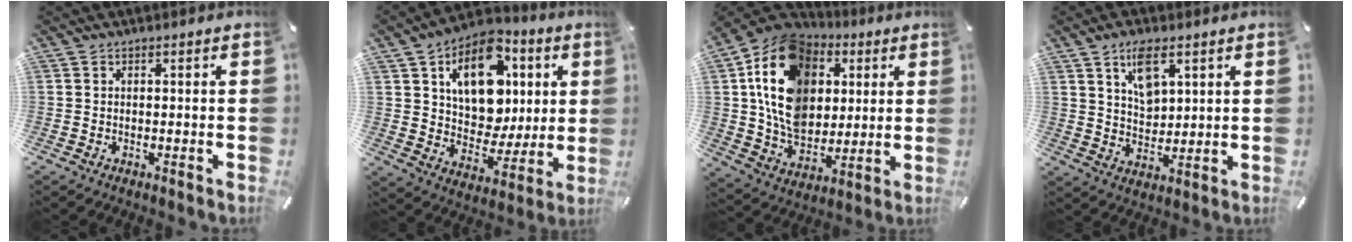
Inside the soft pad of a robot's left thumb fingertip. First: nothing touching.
{"total": 16.7, "force": [6.2, 12.1, 9.7], "torque": [-0.146, -0.021, 0.117]}
{"total": 18.7, "force": [4.4, 14.9, 10.4], "torque": [-0.197, -0.020, 0.085]}
{"total": 7.7, "force": [4.4, 4.4, 4.5], "torque": [-0.070, -0.015, 0.076]}